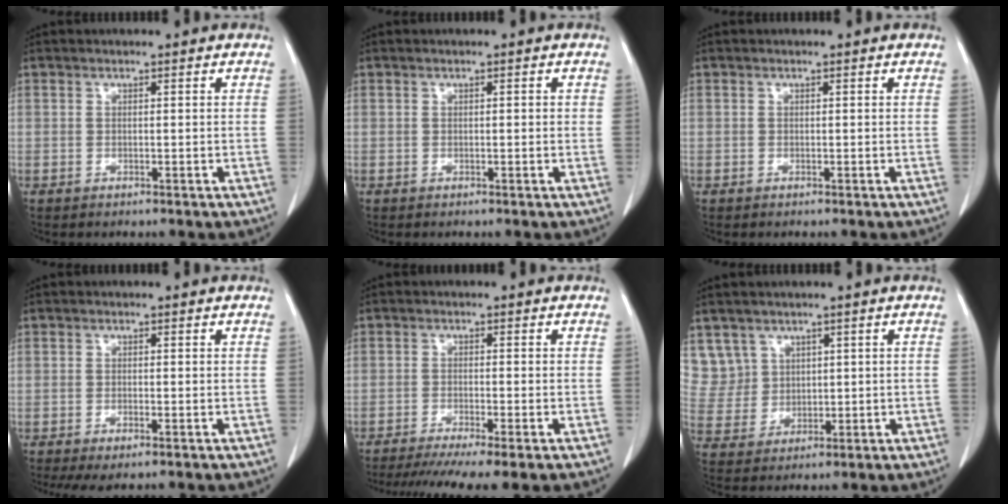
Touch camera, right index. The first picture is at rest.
{"total": 0.7, "force": [0.1, 0.2, 0.7], "torque": [-0.011, 0.001, 0.002]}
{"total": 0.0}
{"total": 3.0, "force": [-1.6, 0.6, 2.4], "torque": [-0.040, -0.009, -0.025]}
{"total": 10.1, "force": [-7.9, 0.0, 6.3], "torque": [-0.087, -0.019, -0.121]}
{"total": 6.6, "force": [3.6, 5.5, -0.2], "torque": [0.002, 0.014, 0.084]}